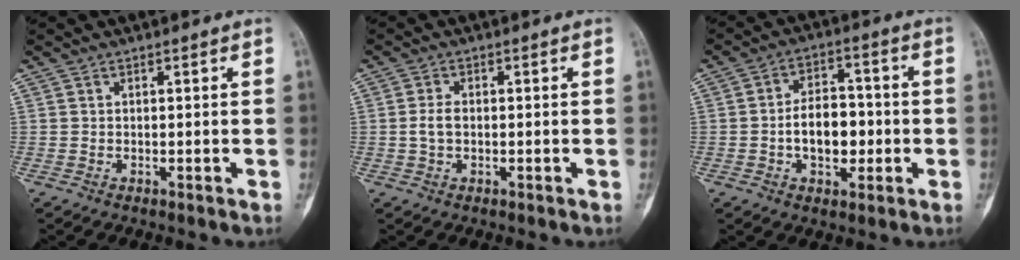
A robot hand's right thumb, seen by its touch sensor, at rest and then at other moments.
{"total": 2.5, "force": [-0.2, 1.5, 2.0], "torque": [-0.036, 0.003, -0.007]}
{"total": 9.2, "force": [-1.5, 5.8, 7.0], "torque": [-0.080, 0.017, -0.030]}